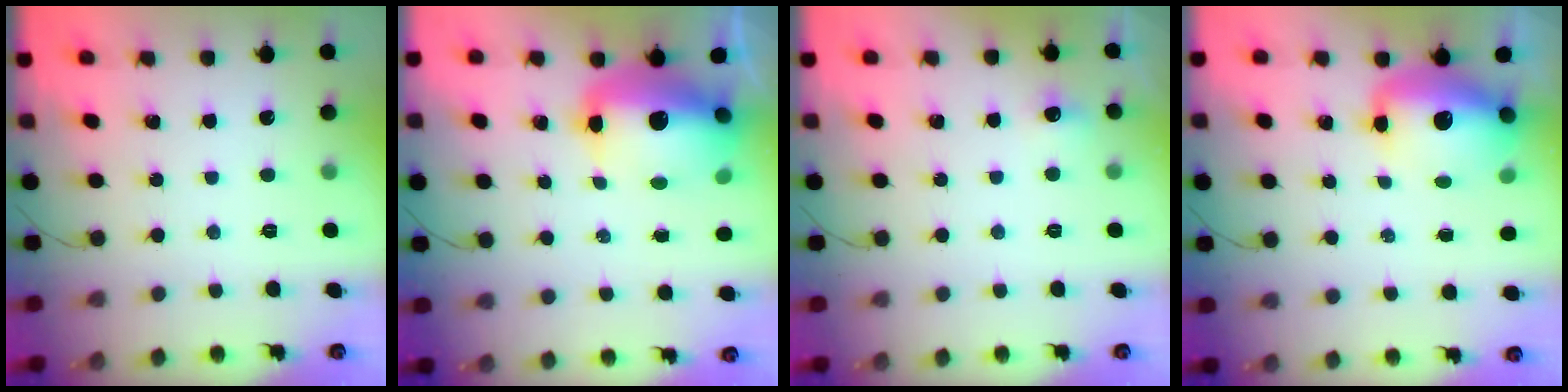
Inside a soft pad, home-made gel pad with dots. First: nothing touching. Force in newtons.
{"total": 15.9, "press": 15.4, "slide": 3.8}
{"total": 10.6, "press": 4.4, "slide": 9.7}
{"total": 13.1, "press": 12.7, "slide": 3.2}